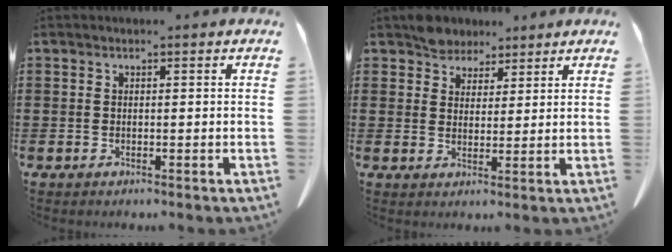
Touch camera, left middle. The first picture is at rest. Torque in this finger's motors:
{"motor_torque": [1.33, 0.81, 0.06, 0.03]}